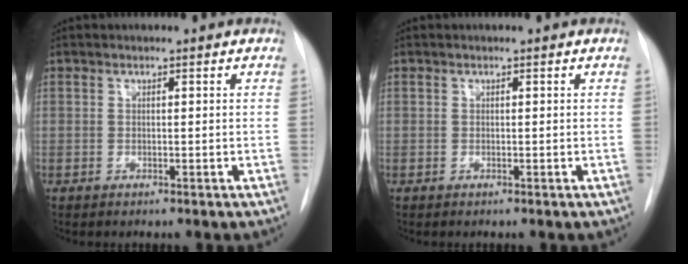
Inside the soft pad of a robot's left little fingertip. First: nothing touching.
{"total": 0.0}